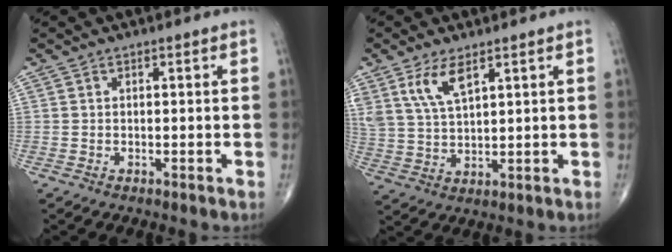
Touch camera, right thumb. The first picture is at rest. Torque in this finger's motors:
{"motor_torque": [0.10, 0.19, 0.76, 0.54, 0.15]}